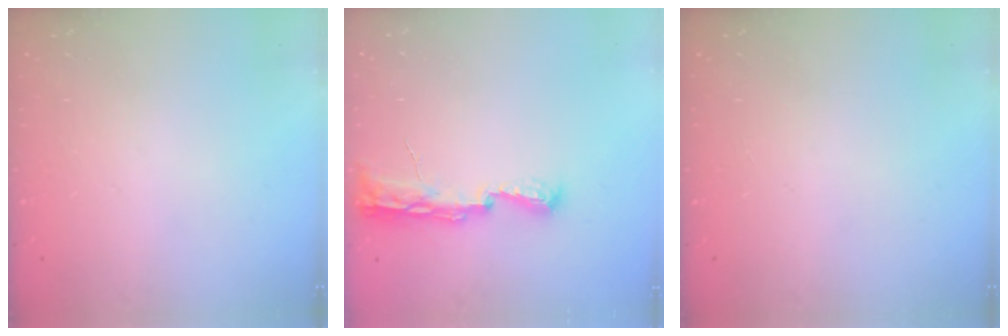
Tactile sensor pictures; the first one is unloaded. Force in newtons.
{"total": 10.2, "press": 8.9, "slide": 5.1}
{"total": 0.0}